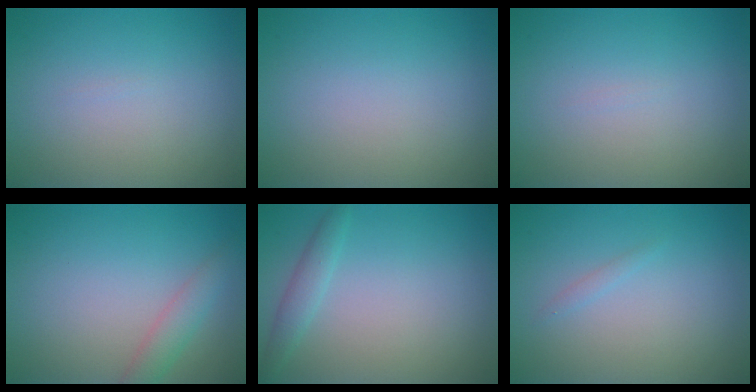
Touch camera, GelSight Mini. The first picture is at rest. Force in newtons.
{"total": 0.0}
{"total": 0.0}
{"total": 2.1, "press": 2.1, "slide": 0.1}
{"total": 1.6, "press": 1.6, "slide": 0.1}
{"total": 1.1, "press": 1.1, "slide": 0.2}